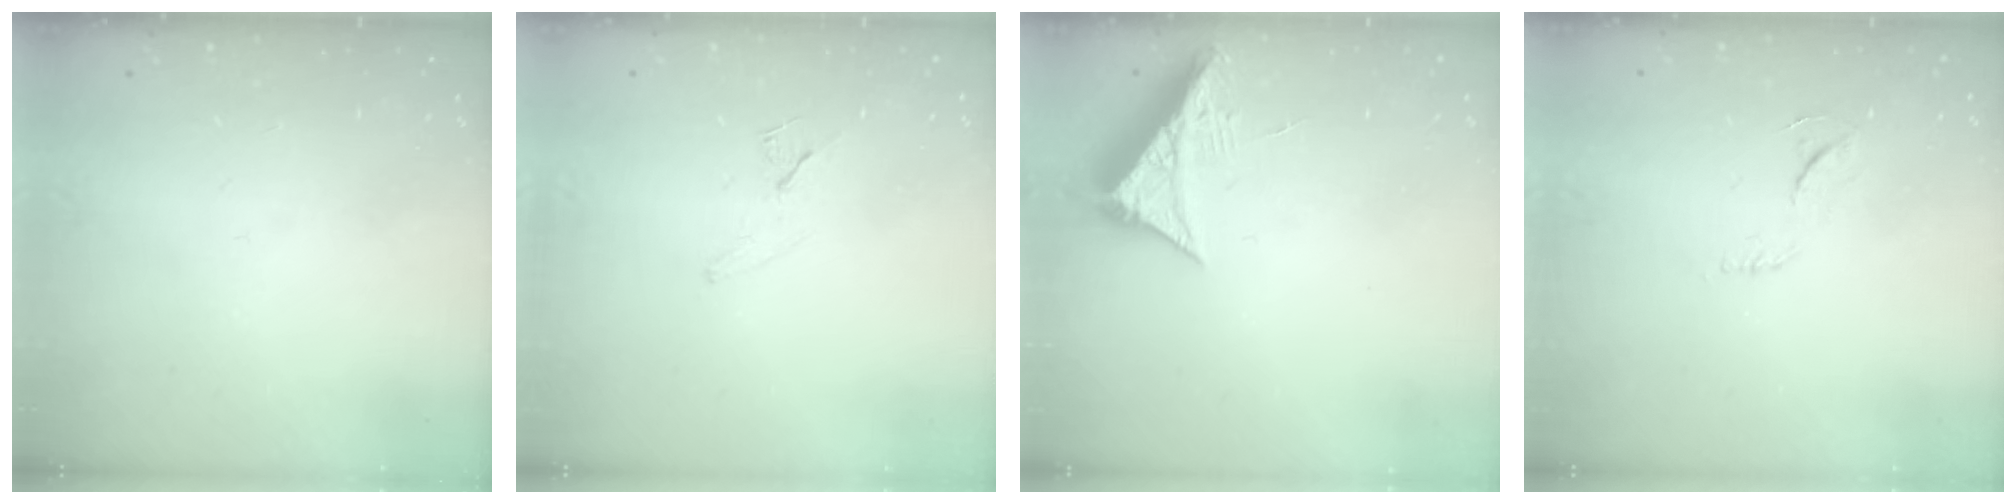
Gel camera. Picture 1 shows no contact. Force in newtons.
{"total": 6.7, "press": 6.0, "slide": 3.0}
{"total": 7.7, "press": 7.7, "slide": 0.4}
{"total": 6.1, "press": 6.1, "slide": 0.3}